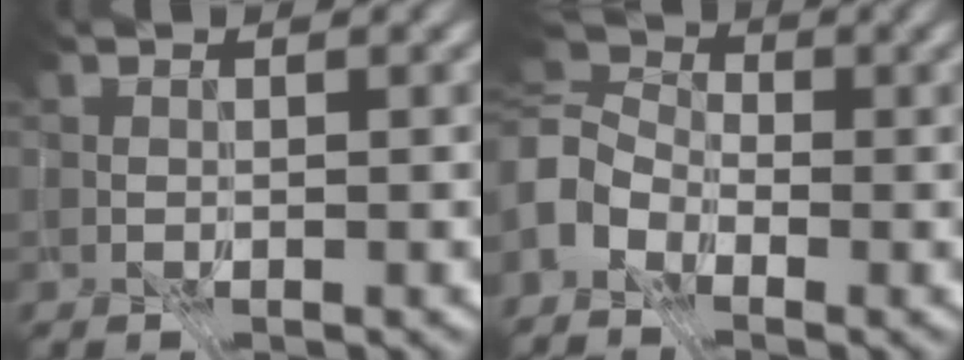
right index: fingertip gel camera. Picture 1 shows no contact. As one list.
[{"total": 3.4, "force": [-3.2, 0.6, 0.8], "torque": [-0.017, -0.014, -0.061]}]